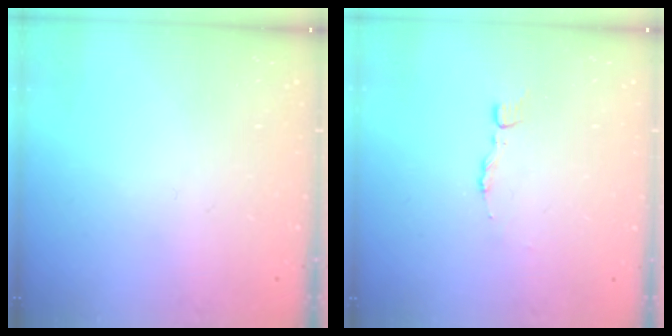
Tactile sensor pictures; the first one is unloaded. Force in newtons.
{"total": 3.4, "press": 3.3, "slide": 0.3}